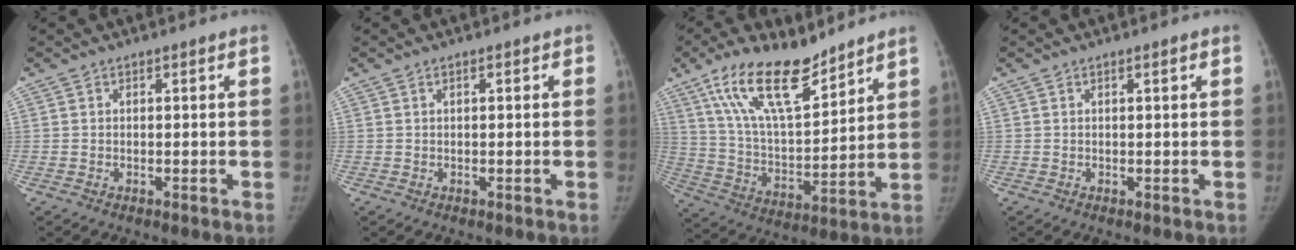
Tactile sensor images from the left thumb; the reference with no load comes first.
{"total": 0.9, "force": [0.4, 0.3, 0.7], "torque": [-0.011, 0.002, 0.003]}
{"total": 18.1, "force": [12.3, 6.6, 11.5], "torque": [-0.179, -0.060, 0.234]}
{"total": 0.8, "force": [0.4, 0.1, 0.7], "torque": [-0.011, 0.001, 0.006]}